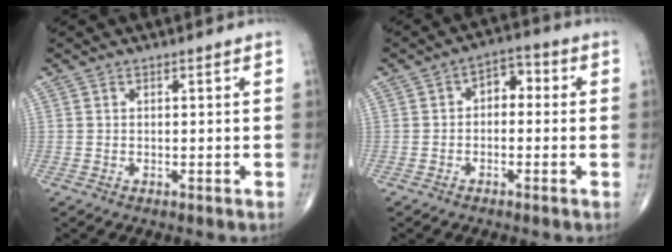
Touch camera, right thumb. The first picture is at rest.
{"total": 4.8, "force": [-0.1, 3.2, 3.6], "torque": [-0.028, 0.024, -0.016]}